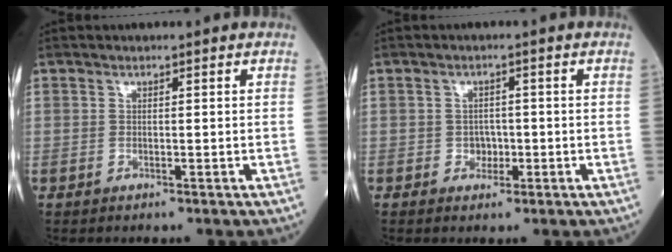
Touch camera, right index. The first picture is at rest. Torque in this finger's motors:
{"motor_torque": [0.00, -0.10, 0.07, 0.02]}